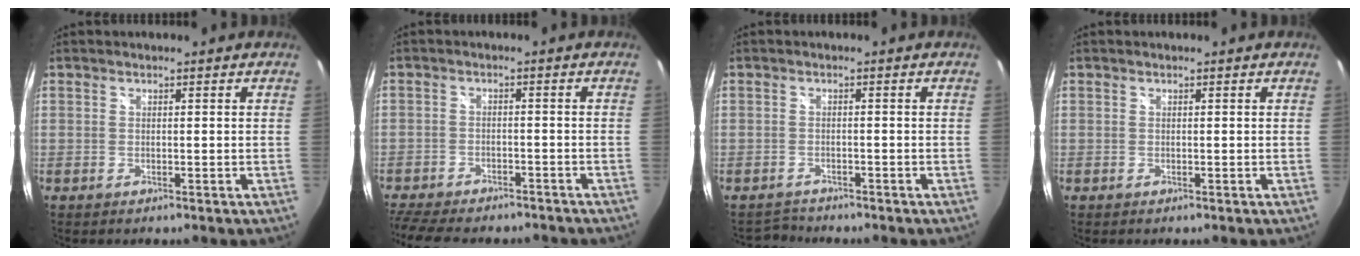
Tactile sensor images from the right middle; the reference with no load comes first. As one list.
[{"total": 11.8, "force": [-9.9, 4.5, 4.5], "torque": [-0.123, -0.007, -0.156]}, {"total": 2.4, "force": [-2.3, 0.7, -0.3], "torque": [-0.002, 0.000, -0.044]}, {"total": 0.0}]